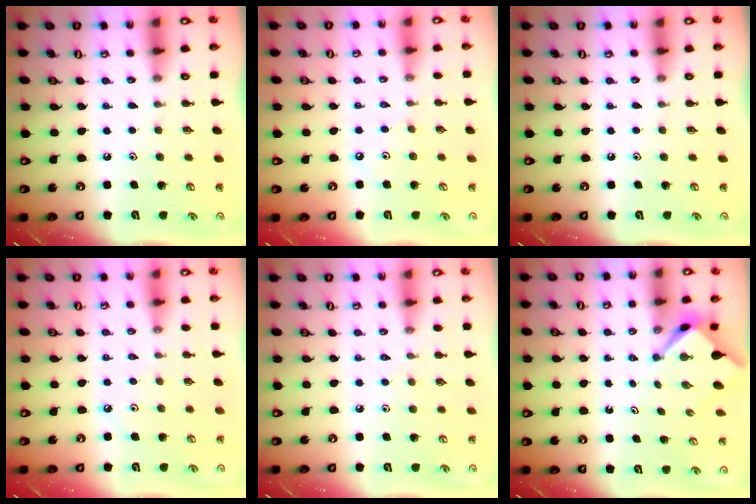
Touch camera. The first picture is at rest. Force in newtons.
{"total": 1.9, "press": 1.8, "slide": 0.5}
{"total": 0.0}
{"total": 1.6, "press": 1.6, "slide": 0.3}
{"total": 2.6, "press": 2.6, "slide": 0.5}
{"total": 2.8, "press": 2.8, "slide": 0.3}